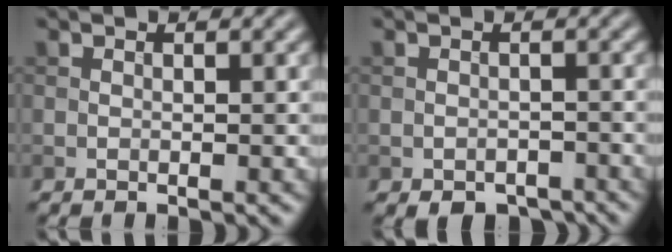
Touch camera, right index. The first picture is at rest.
{"total": 2.7, "force": [-2.1, 1.4, 1.2], "torque": [-0.015, -0.006, -0.029]}